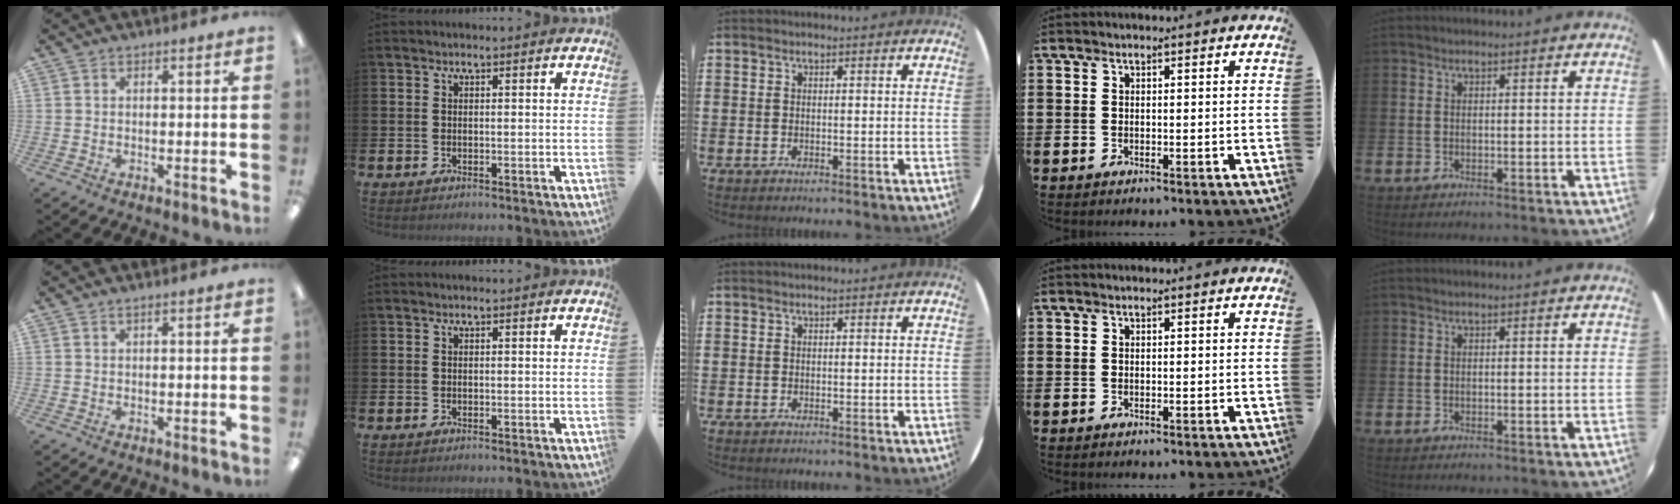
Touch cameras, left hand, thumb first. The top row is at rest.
{"thumb": {"total": 0.7, "force": [0.3, 0.0, 0.6], "torque": [-0.011, 0.000, 0.006]}}